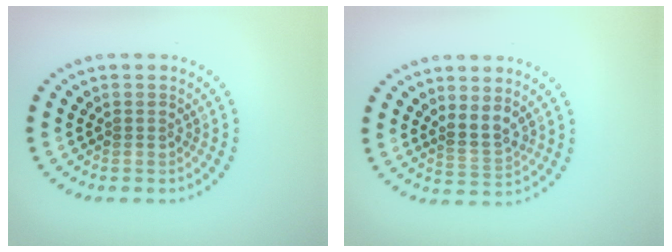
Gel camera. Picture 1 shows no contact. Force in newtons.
{"total": 2.0, "press": 1.8, "slide": 1.0}